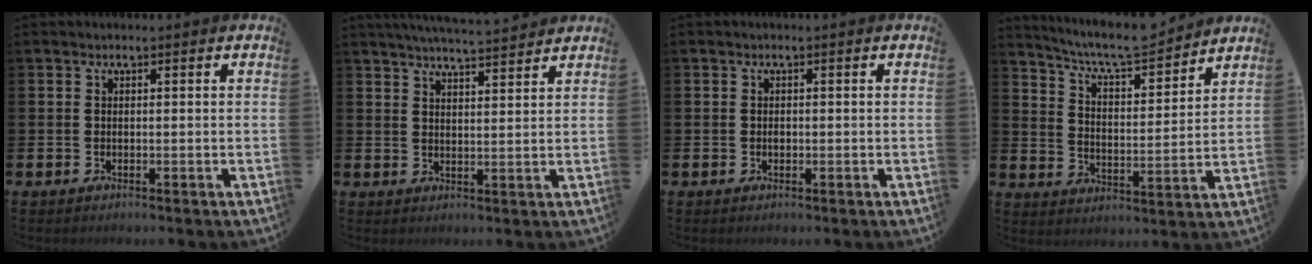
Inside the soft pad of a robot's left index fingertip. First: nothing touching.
{"total": 4.6, "force": [4.5, -0.3, 0.7], "torque": [-0.025, -0.025, 0.081]}
{"total": 0.6, "force": [0.0, 0.5, 0.3], "torque": [-0.004, 0.001, -0.002]}
{"total": 7.7, "force": [7.2, 1.1, 2.5], "torque": [-0.076, -0.049, 0.126]}